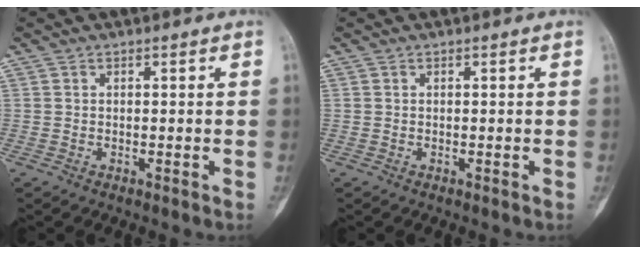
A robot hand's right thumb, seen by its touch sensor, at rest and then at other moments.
{"total": 0.0}